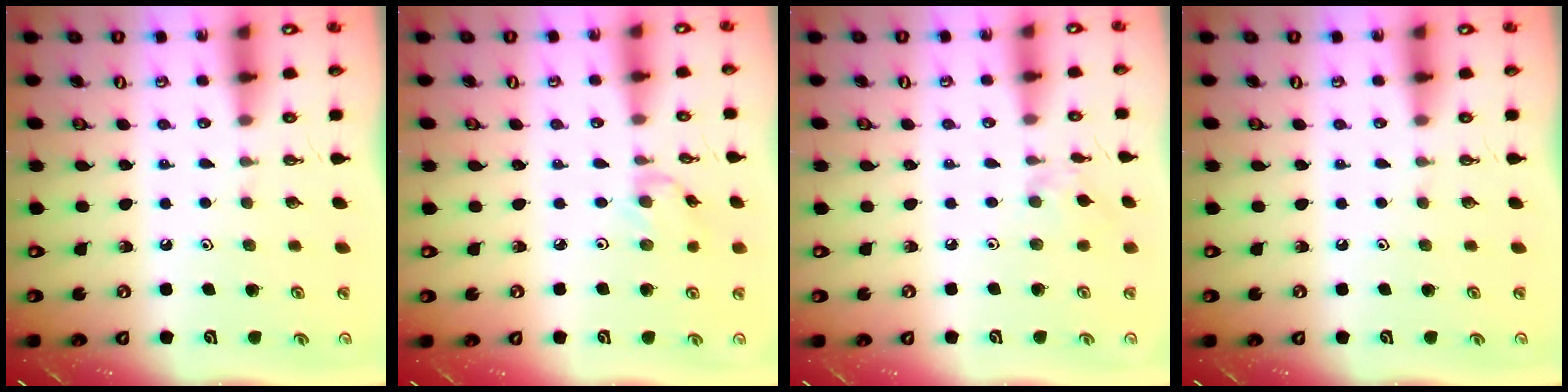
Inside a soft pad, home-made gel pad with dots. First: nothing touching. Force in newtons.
{"total": 0.7, "press": 0.6, "slide": 0.4}
{"total": 2.4, "press": 2.4, "slide": 0.4}
{"total": 0.0}